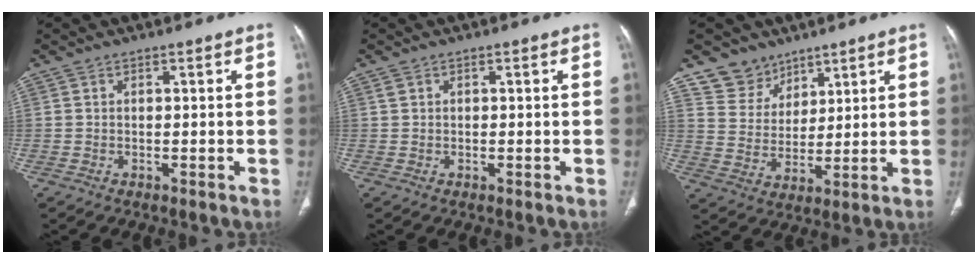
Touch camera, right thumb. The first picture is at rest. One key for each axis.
{"total": 0.7, "fx": 0.3, "fy": 0.6, "fz": 0.2, "tx": 0.000, "ty": 0.002, "tz": 0.005}
{"total": 7.8, "fx": 5.8, "fy": 5.2, "fz": 0.2, "tx": 0.030, "ty": -0.054, "tz": 0.118}